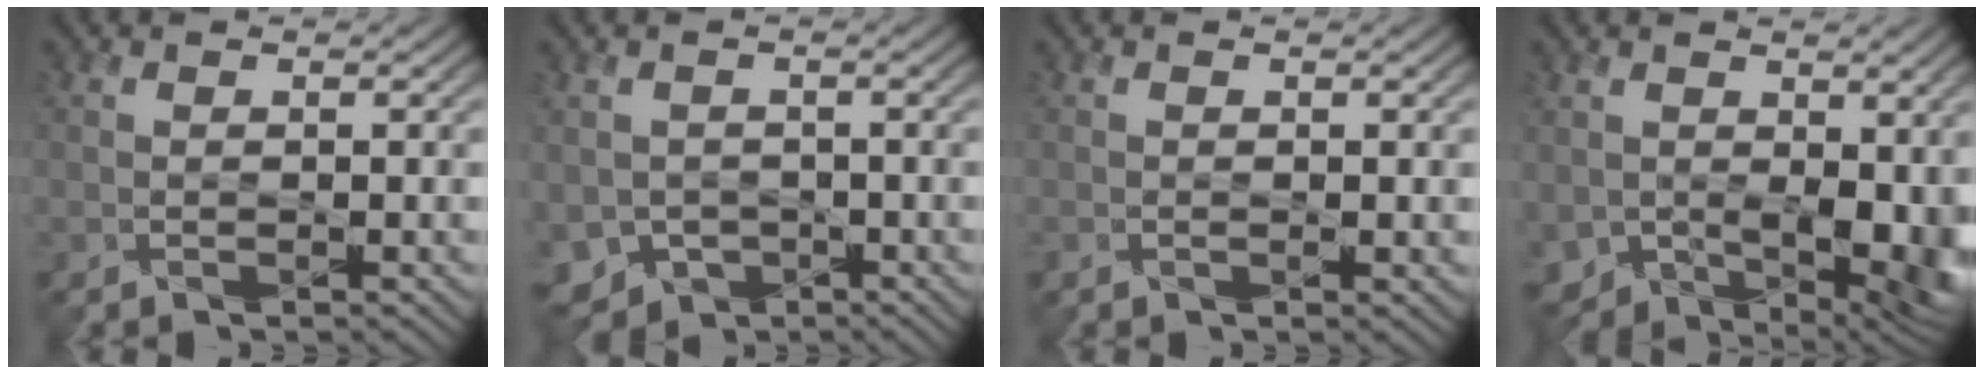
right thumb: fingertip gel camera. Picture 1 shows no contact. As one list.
[{"total": 4.2, "force": [-2.0, 3.5, 1.4], "torque": [-0.044, -0.010, -0.038]}, {"total": 0.6, "force": [-0.1, 0.4, 0.4], "torque": [-0.008, -0.003, 0.001]}, {"total": 12.1, "force": [-0.7, 8.6, 8.5], "torque": [-0.170, -0.058, 0.024]}]